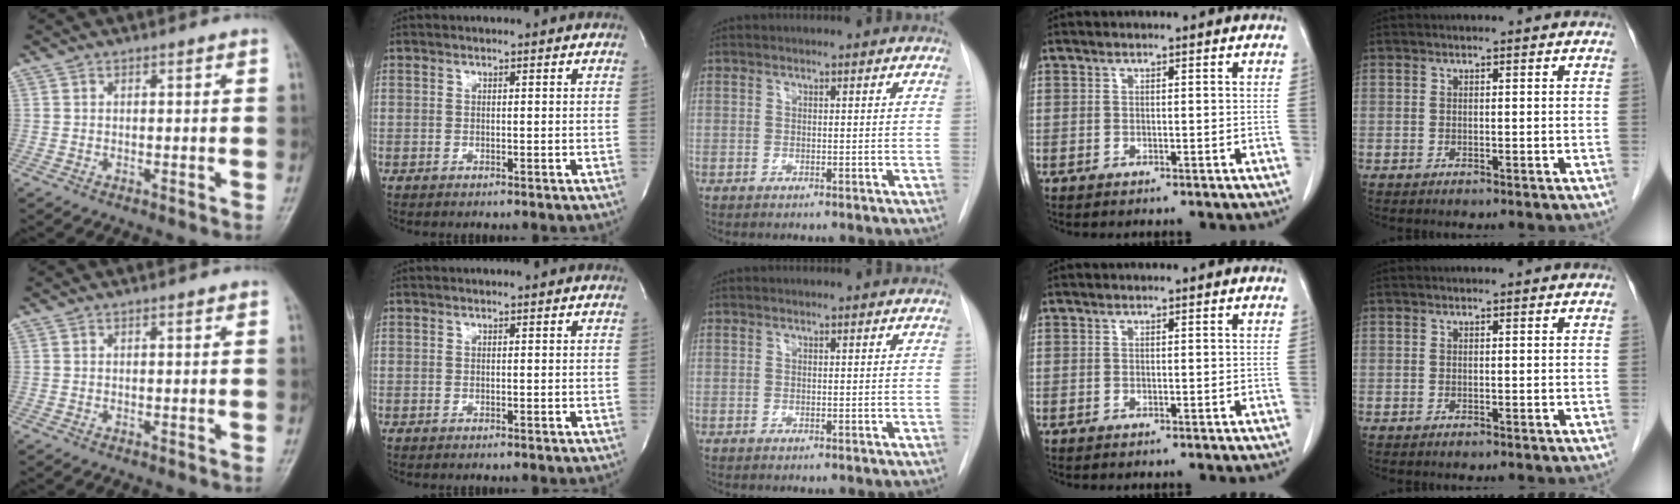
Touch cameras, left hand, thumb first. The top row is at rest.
{}